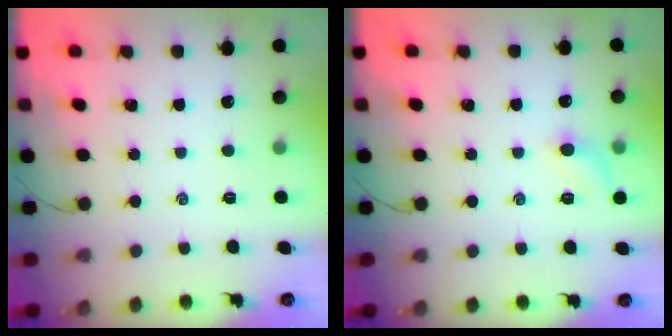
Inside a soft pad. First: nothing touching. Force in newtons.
{"total": 6.6, "press": 6.3, "slide": 1.9}